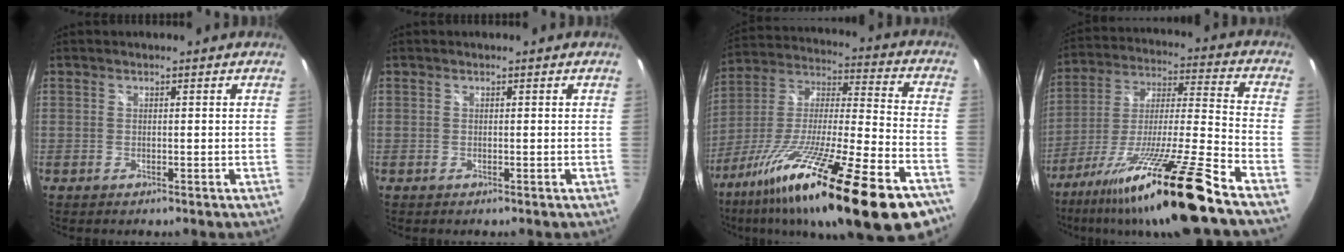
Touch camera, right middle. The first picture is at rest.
{"total": 0.0}
{"total": 32.2, "force": [-20.8, 3.9, 24.3], "torque": [-0.404, -0.075, -0.339]}
{"total": 22.0, "force": [-15.7, -1.4, 15.3], "torque": [-0.269, -0.039, -0.269]}